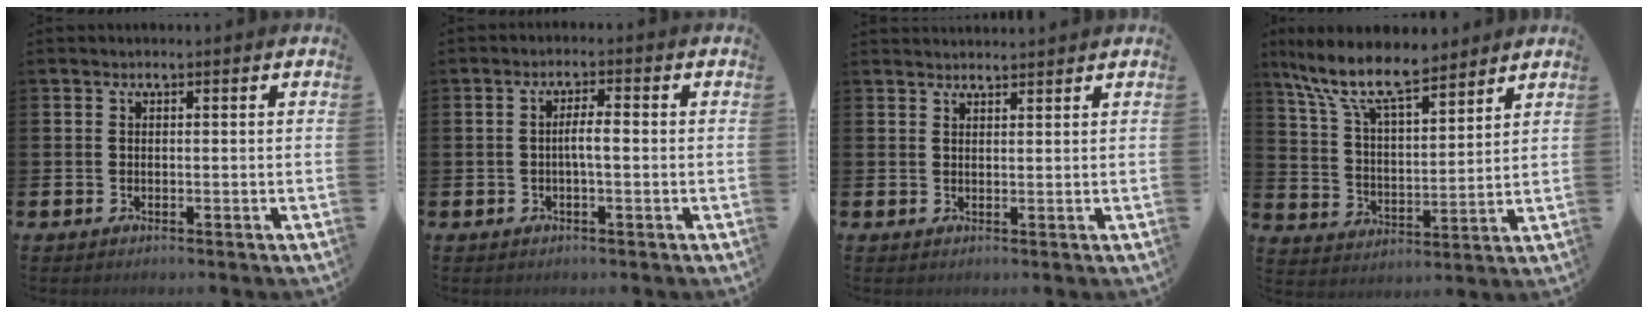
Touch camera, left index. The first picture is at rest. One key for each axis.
{"total": 2.5, "fx": -0.3, "fy": 0.6, "fz": 2.4, "tx": -0.048, "ty": 0.005, "tz": -0.007}
{"total": 1.9, "fx": 1.9, "fy": 0.0, "fz": 0.0, "tx": 0.010, "ty": -0.014, "tz": 0.033}
{"total": 10.8, "fx": 9.0, "fy": 3.0, "fz": 5.0, "tx": -0.128, "ty": -0.045, "tz": 0.159}